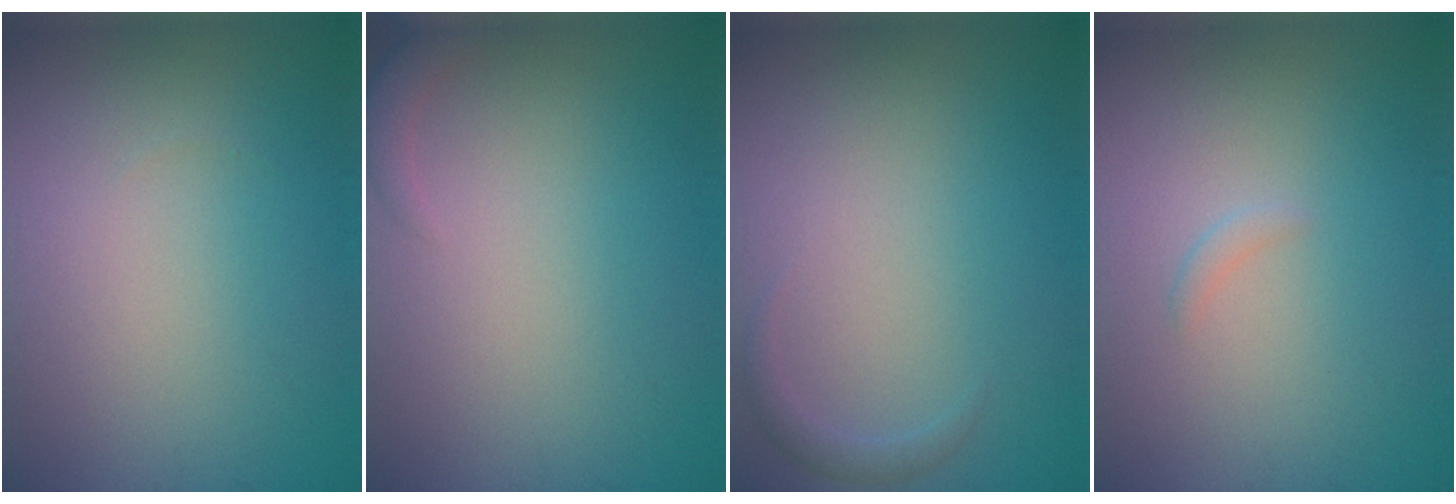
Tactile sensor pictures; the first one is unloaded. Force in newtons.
{"total": 1.4, "press": 1.4, "slide": 0.2}
{"total": 1.1, "press": 1.1, "slide": 0.2}
{"total": 0.6, "press": 0.6, "slide": 0.1}